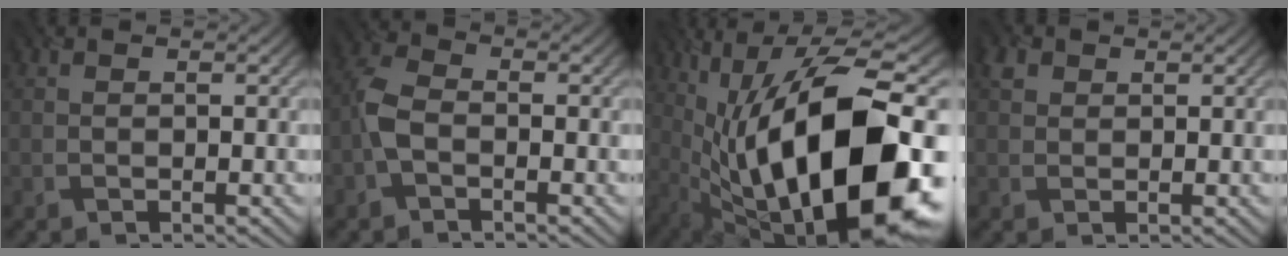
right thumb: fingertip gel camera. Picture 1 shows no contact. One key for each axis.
{"total": 3.9, "fx": -1.4, "fy": 2.3, "fz": 2.8, "tx": -0.076, "ty": 0.005, "tz": -0.040}
{"total": 20.9, "fx": -1.5, "fy": 8.1, "fz": 19.2, "tx": -0.320, "ty": 0.006, "tz": -0.030}
{"total": 1.8, "fx": 0.9, "fy": 1.4, "fz": 0.7, "tx": -0.017, "ty": 0.003, "tz": 0.015}